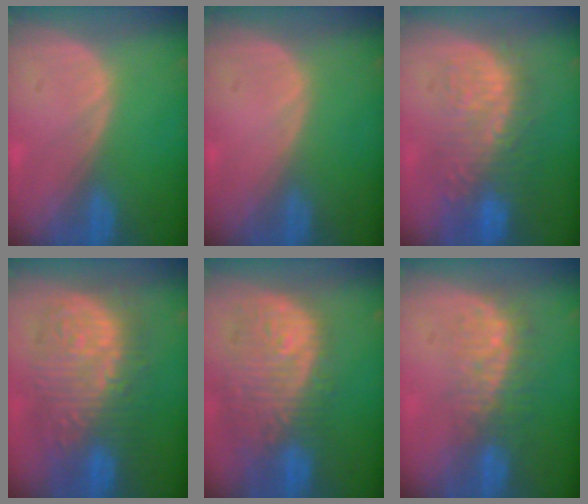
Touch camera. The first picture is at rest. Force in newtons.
{"total": 0.0}
{"total": 10.8, "press": 9.7, "slide": 4.9}
{"total": 13.3, "press": 13.3, "slide": 1.2}
{"total": 12.1, "press": 10.8, "slide": 5.6}
{"total": 8.3, "press": 7.4, "slide": 3.7}